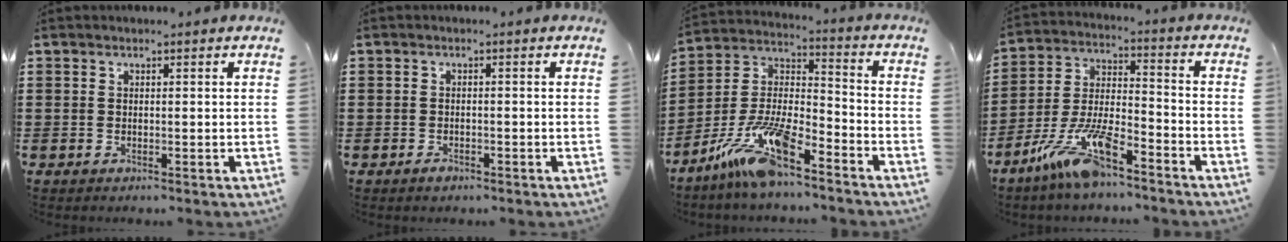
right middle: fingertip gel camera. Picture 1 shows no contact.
{"total": 1.0, "force": [-0.8, 0.6, 0.3], "torque": [-0.006, 0.000, -0.018]}
{"total": 13.1, "force": [-9.7, 2.6, 8.4], "torque": [-0.187, 0.011, -0.193]}
{"total": 11.1, "force": [-8.2, 2.1, 7.1], "torque": [-0.167, 0.003, -0.162]}